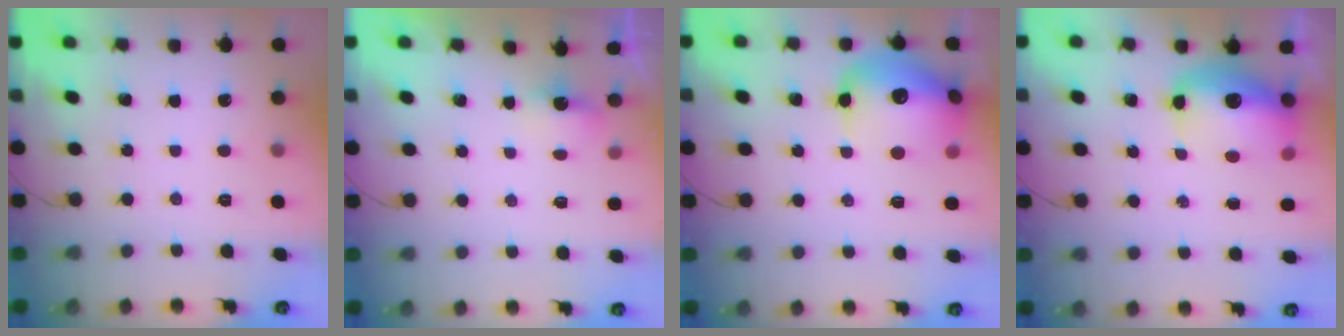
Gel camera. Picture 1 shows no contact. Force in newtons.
{"total": 2.0, "press": 1.8, "slide": 0.8}
{"total": 18.5, "press": 18.3, "slide": 2.8}
{"total": 12.8, "press": 12.5, "slide": 2.8}